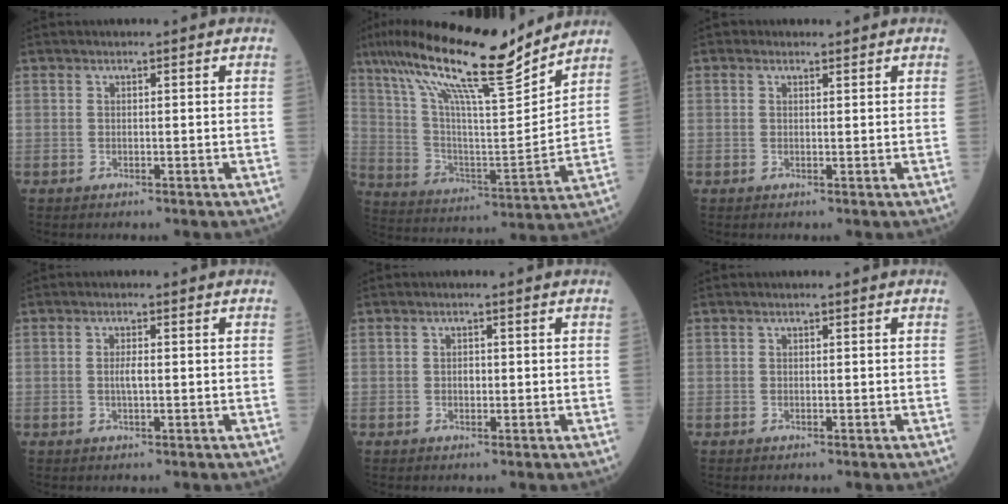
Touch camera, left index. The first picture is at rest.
{"total": 20.7, "force": [16.3, 1.6, 12.6], "torque": [-0.225, 0.010, 0.281]}
{"total": 0.9, "force": [0.6, 0.5, 0.2], "torque": [-0.007, 0.000, 0.007]}
{"total": 1.8, "force": [0.0, 0.3, 1.7], "torque": [-0.037, 0.001, 0.000]}
{"total": 1.1, "force": [0.0, 0.7, 0.9], "torque": [-0.015, 0.002, 0.000]}
{"total": 0.0}